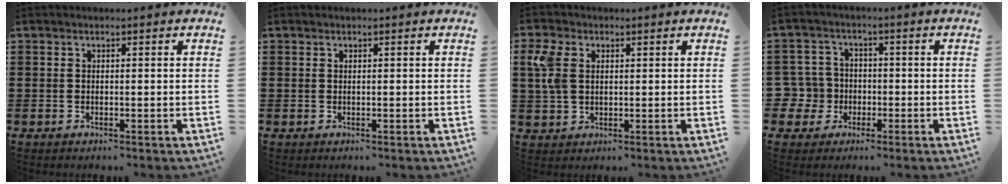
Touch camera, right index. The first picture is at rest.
{"total": 0.0}
{"total": 4.7, "force": [1.6, 3.1, 3.2], "torque": [-0.088, 0.006, 0.024]}
{"total": 5.6, "force": [-1.3, 5.3, 0.9], "torque": [-0.060, 0.005, -0.029]}